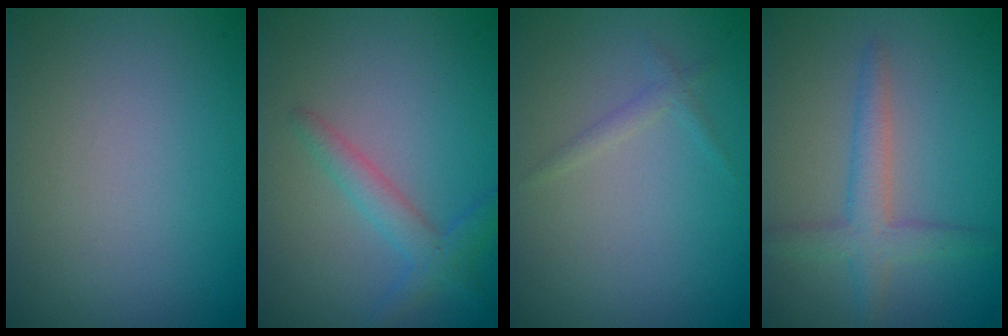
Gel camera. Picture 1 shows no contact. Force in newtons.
{"total": 2.4, "press": 2.4, "slide": 0.1}
{"total": 0.9, "press": 0.9, "slide": 0.1}
{"total": 2.9, "press": 2.9, "slide": 0.2}